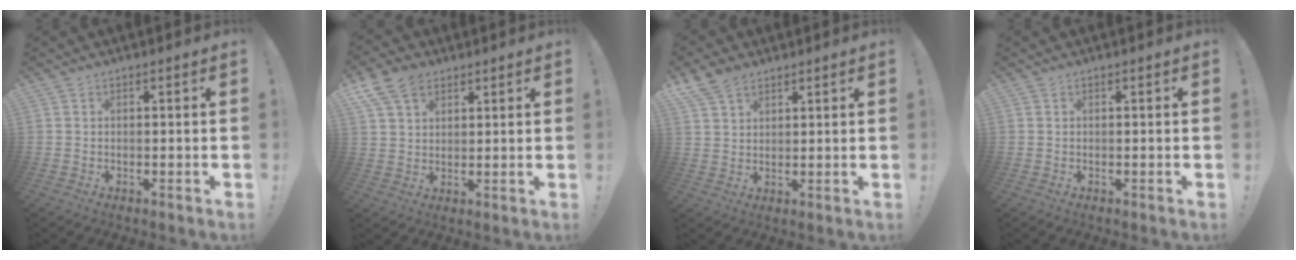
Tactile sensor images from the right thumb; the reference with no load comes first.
{"total": 9.5, "force": [5.4, 6.4, 4.6], "torque": [-0.081, -0.014, 0.108]}
{"total": 6.7, "force": [4.8, 3.8, 2.6], "torque": [-0.050, -0.016, 0.095]}
{"total": 0.0}